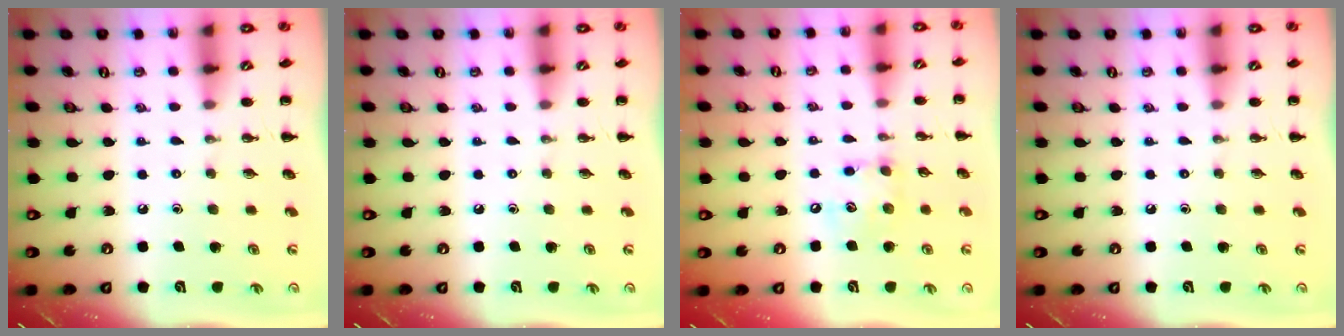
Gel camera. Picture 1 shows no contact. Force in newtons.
{"total": 0.0}
{"total": 8.4, "press": 8.3, "slide": 0.9}
{"total": 0.0}